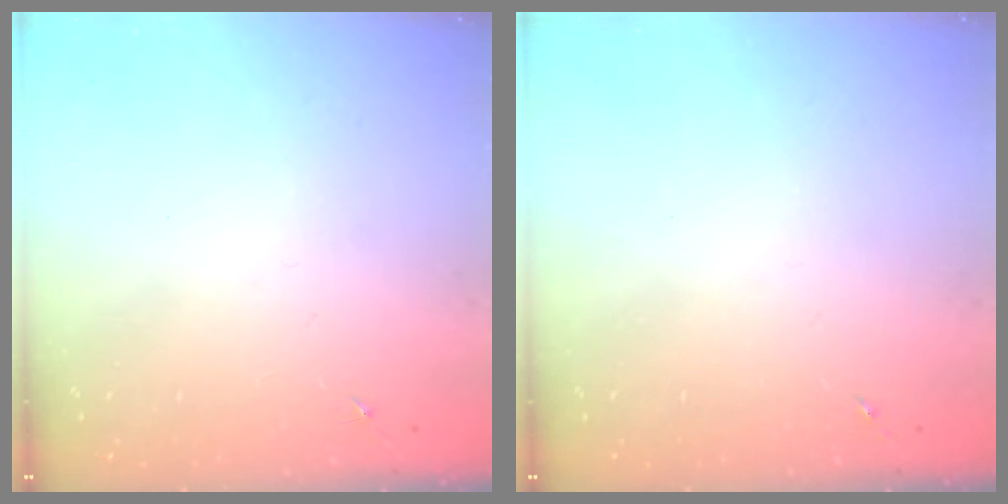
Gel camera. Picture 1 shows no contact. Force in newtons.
{"total": 0.0}